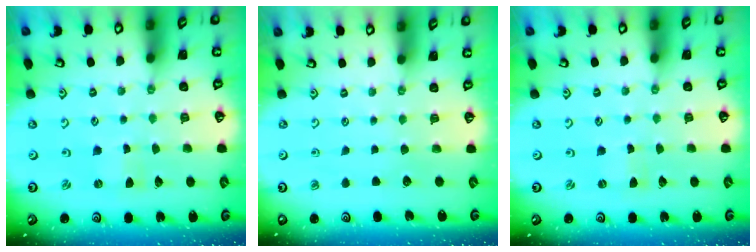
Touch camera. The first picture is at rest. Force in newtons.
{"total": 0.0}
{"total": 0.0}